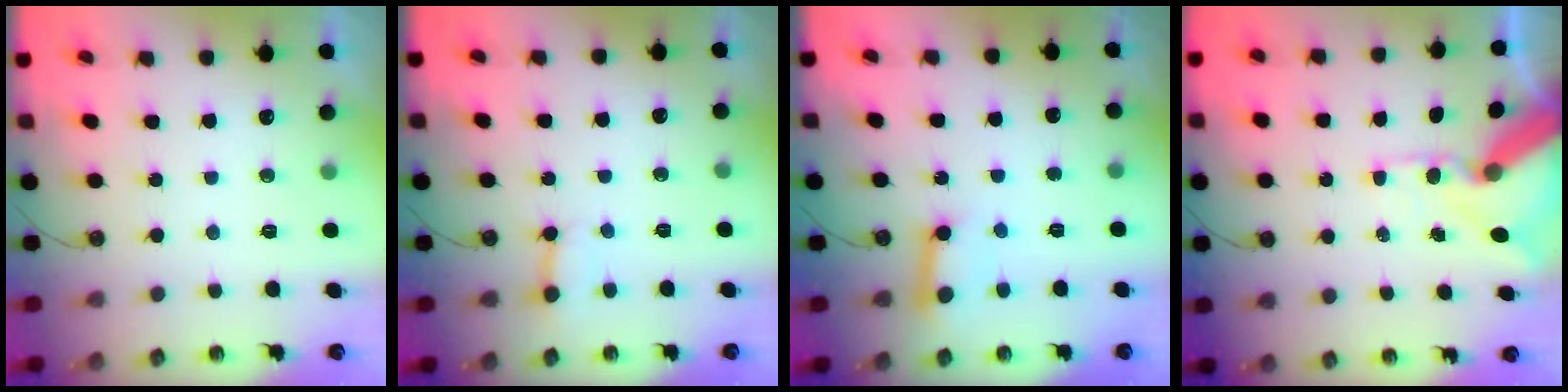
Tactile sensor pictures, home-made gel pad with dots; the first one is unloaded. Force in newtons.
{"total": 3.0, "press": 2.9, "slide": 0.3}
{"total": 8.7, "press": 8.7, "slide": 0.5}
{"total": 14.8, "press": 14.6, "slide": 2.2}